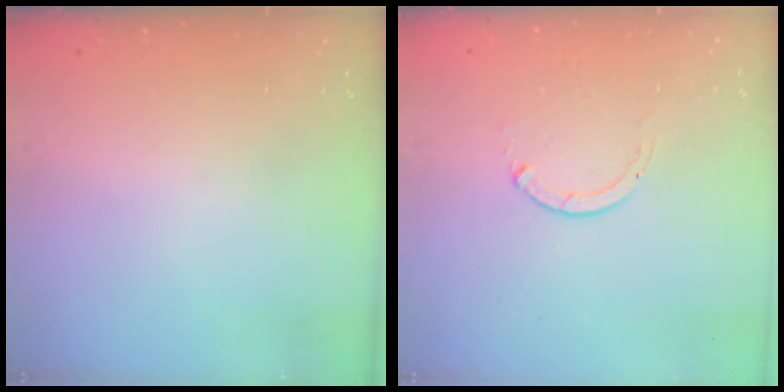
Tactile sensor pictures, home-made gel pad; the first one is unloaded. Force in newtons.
{"total": 0.0}